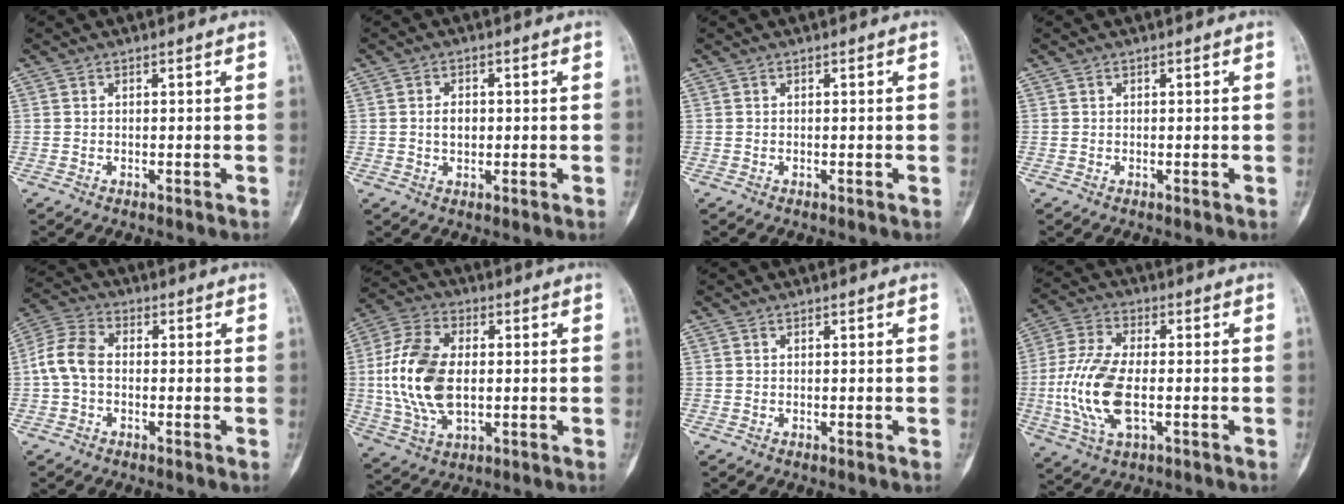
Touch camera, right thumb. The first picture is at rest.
{"total": 3.2, "force": [0.1, 2.2, 2.3], "torque": [-0.029, 0.003, 0.000]}
{"total": 0.0}
{"total": 0.0}
{"total": 7.2, "force": [-0.6, 4.9, 5.2], "torque": [-0.106, 0.021, -0.023]}
{"total": 15.8, "force": [0.2, 9.3, 12.8], "torque": [-0.260, 0.006, 0.005]}
{"total": 0.0}
{"total": 13.8, "force": [-2.1, 6.8, 11.8], "torque": [-0.257, 0.006, -0.040]}